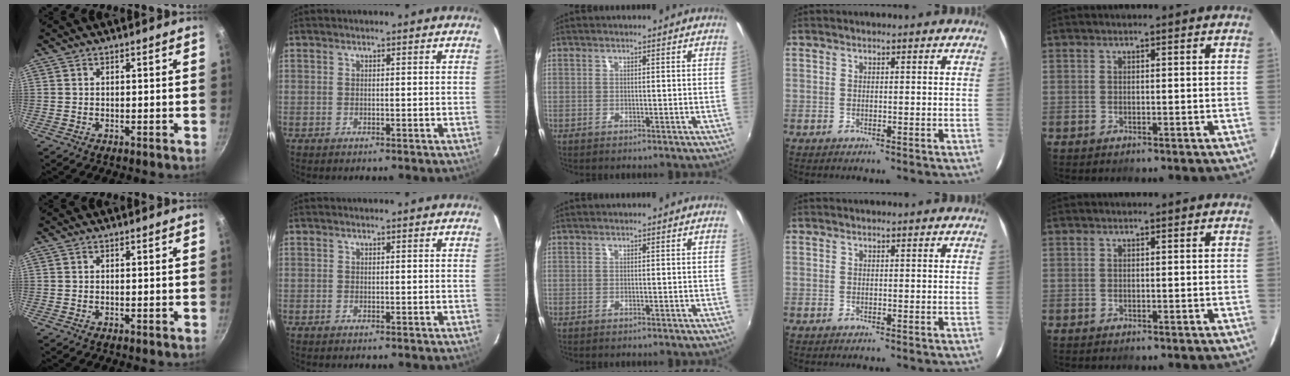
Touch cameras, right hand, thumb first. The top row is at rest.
{}